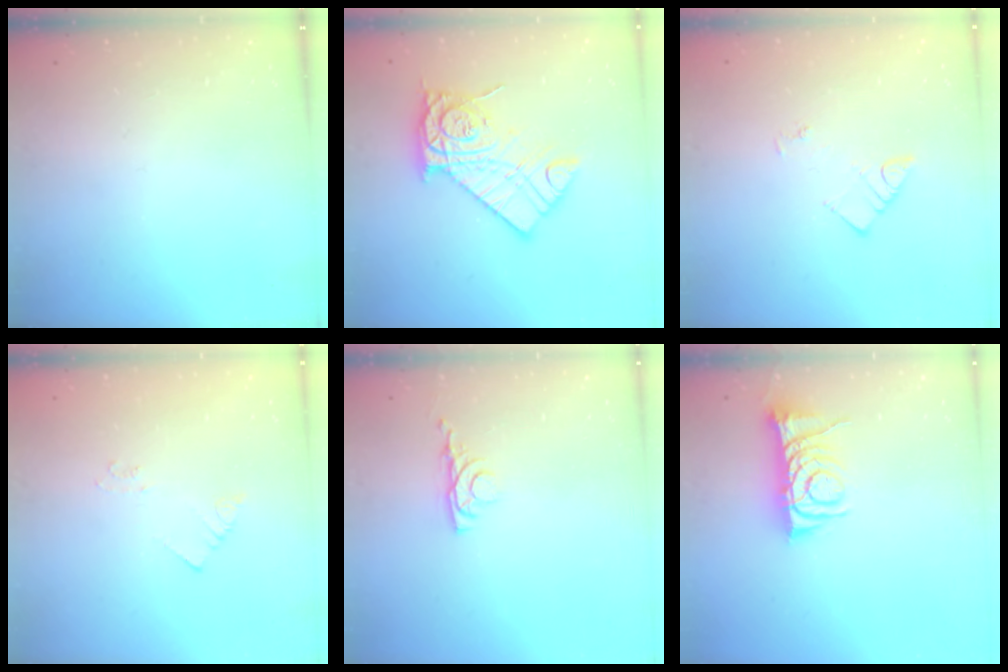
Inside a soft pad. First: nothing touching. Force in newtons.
{"total": 14.9, "press": 14.8, "slide": 1.1}
{"total": 3.7, "press": 3.6, "slide": 0.4}
{"total": 2.1, "press": 2.1, "slide": 0.3}
{"total": 4.0, "press": 3.9, "slide": 0.6}
{"total": 8.3, "press": 8.3, "slide": 0.4}